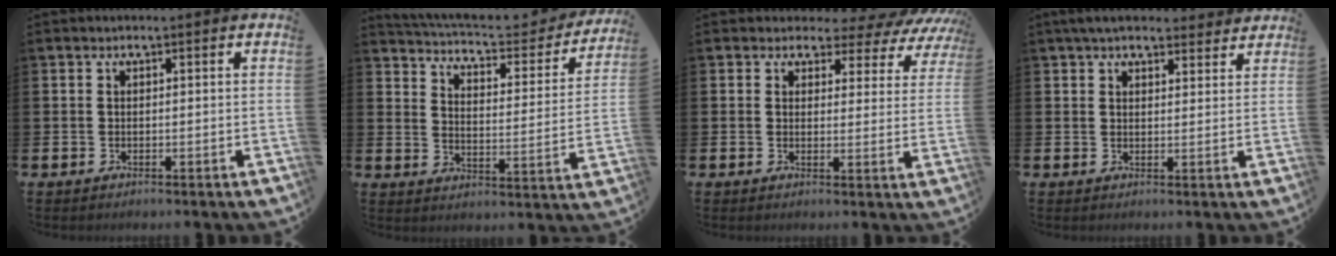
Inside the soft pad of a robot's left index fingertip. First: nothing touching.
{"total": 5.4, "force": [5.1, 1.2, 1.4], "torque": [-0.052, -0.042, 0.080]}
{"total": 3.0, "force": [2.3, 1.9, 0.7], "torque": [-0.019, -0.026, 0.030]}
{"total": 4.5, "force": [4.1, 1.4, 1.2], "torque": [-0.031, -0.013, 0.077]}